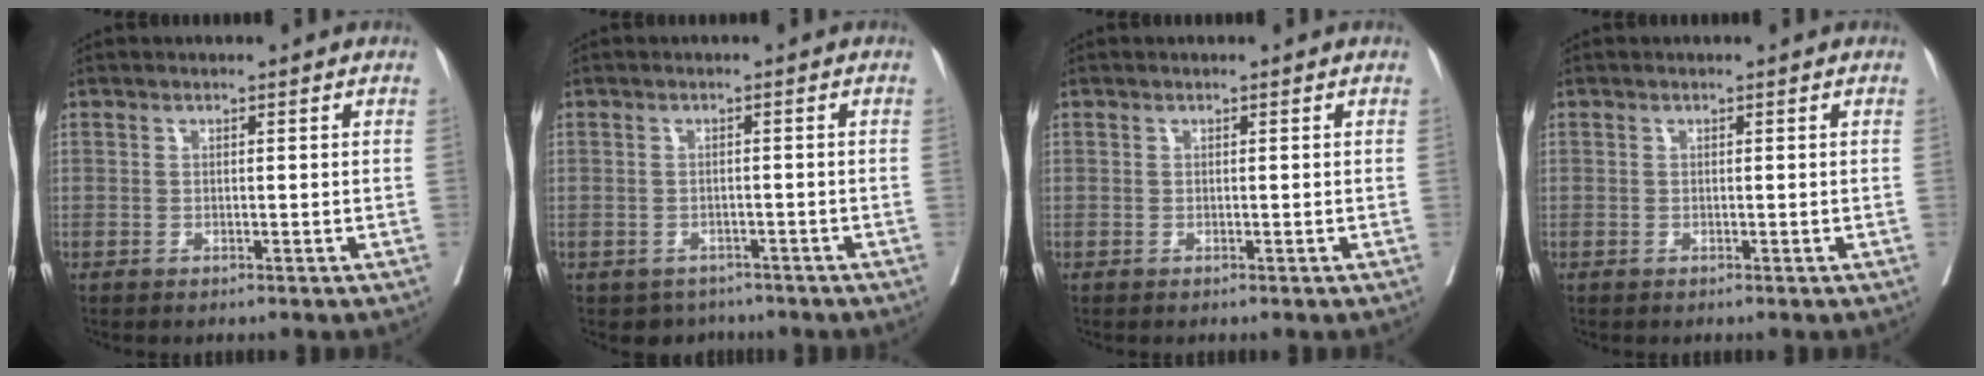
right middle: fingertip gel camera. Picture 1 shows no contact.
{"total": 3.9, "force": [-3.1, 2.4, 0.3], "torque": [-0.001, 0.007, -0.041]}
{"total": 0.0}
{"total": 0.0}